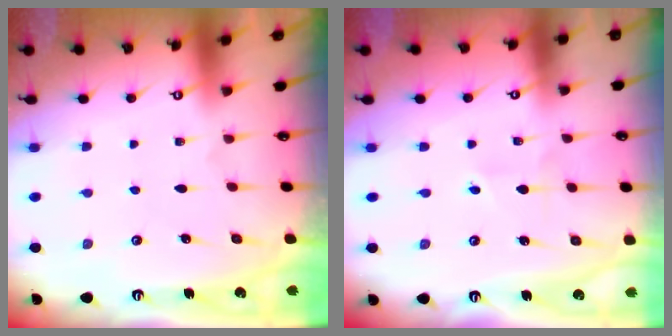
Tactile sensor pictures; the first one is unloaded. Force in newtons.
{"total": 1.7, "press": 1.7, "slide": 0.2}